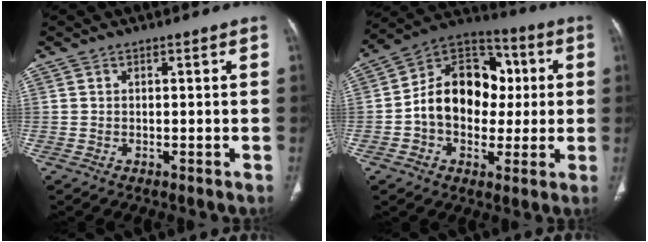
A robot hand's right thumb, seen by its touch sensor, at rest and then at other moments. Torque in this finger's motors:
{"motor_torque": [2.21, 2.12, 0.96, -0.88, 0.23]}